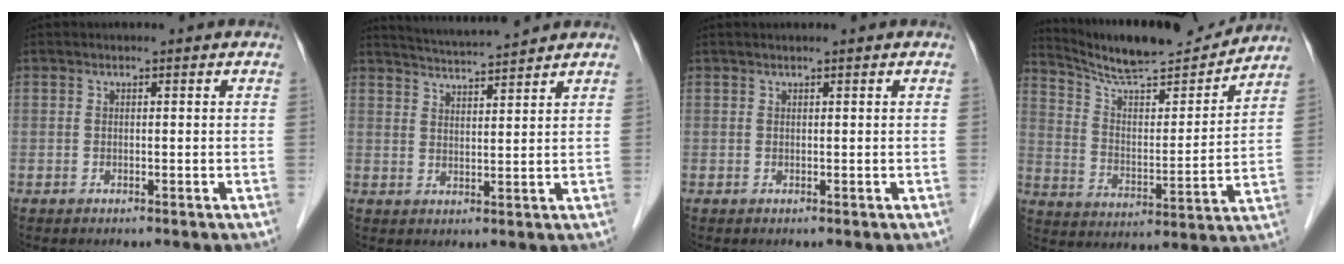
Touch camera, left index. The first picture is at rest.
{"total": 4.8, "force": [4.5, -1.3, 1.1], "torque": [-0.030, 0.007, 0.077]}
{"total": 1.6, "force": [-1.5, -0.5, -0.3], "torque": [0.005, 0.002, -0.021]}
{"total": 14.7, "force": [14.0, 0.8, 4.4], "torque": [-0.079, -0.018, 0.222]}